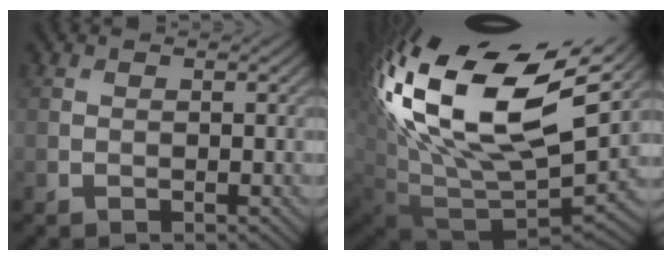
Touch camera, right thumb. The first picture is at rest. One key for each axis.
{"total": 19.8, "fx": 8.4, "fy": 9.4, "fz": 15.2, "tx": -0.331, "ty": 0.016, "tz": 0.158}